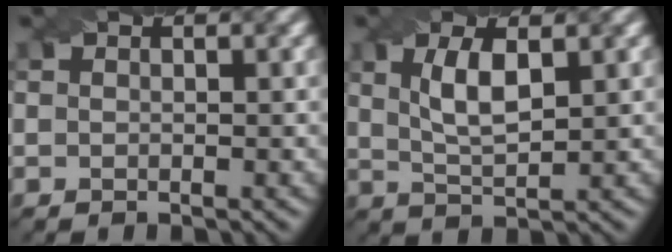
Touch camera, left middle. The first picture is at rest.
{"total": 4.1, "force": [1.3, 1.5, 3.6], "torque": [-0.078, 0.001, 0.027]}